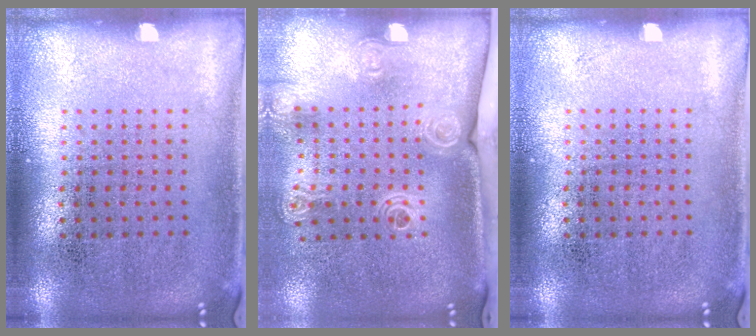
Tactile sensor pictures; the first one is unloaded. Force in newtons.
{"total": 2.0, "press": 1.5, "slide": 1.4}
{"total": 0.0}